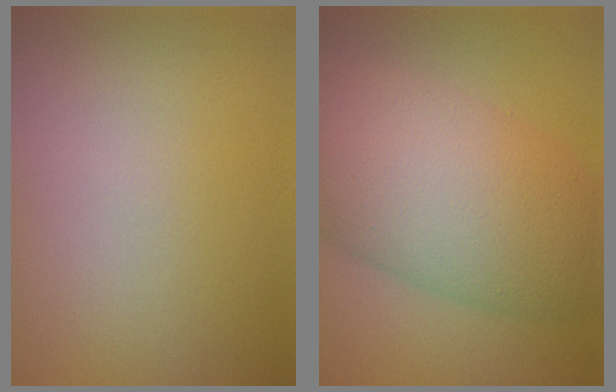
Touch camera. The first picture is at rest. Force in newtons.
{"total": 10.3, "press": 10.3, "slide": 0.3}